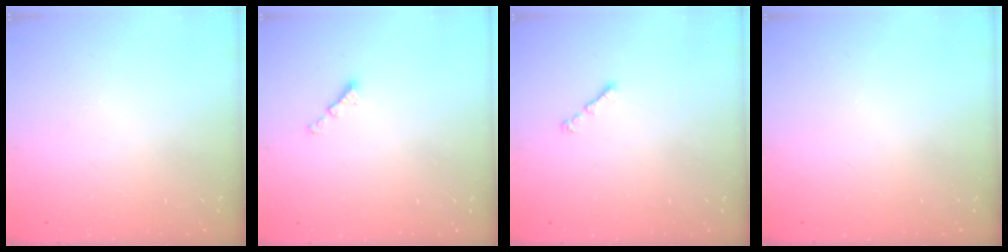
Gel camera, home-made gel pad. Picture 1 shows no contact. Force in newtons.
{"total": 2.1, "press": 2.1, "slide": 0.4}
{"total": 0.9, "press": 0.8, "slide": 0.5}
{"total": 0.0}